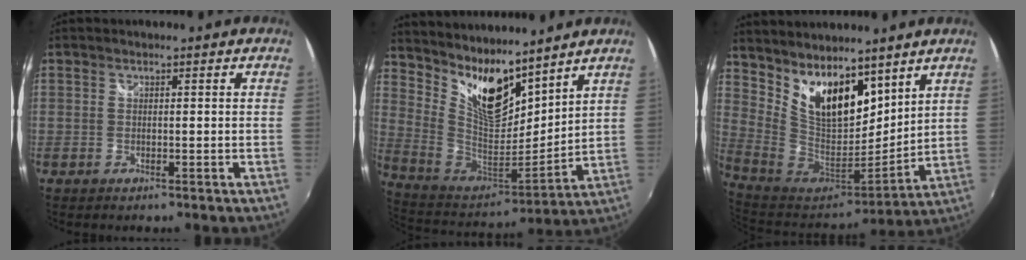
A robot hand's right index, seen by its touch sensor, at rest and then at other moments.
{"total": 15.0, "force": [10.9, 5.2, 8.8], "torque": [-0.166, -0.021, 0.215]}
{"total": 16.4, "force": [9.7, 8.2, 10.5], "torque": [-0.204, 0.000, 0.188]}